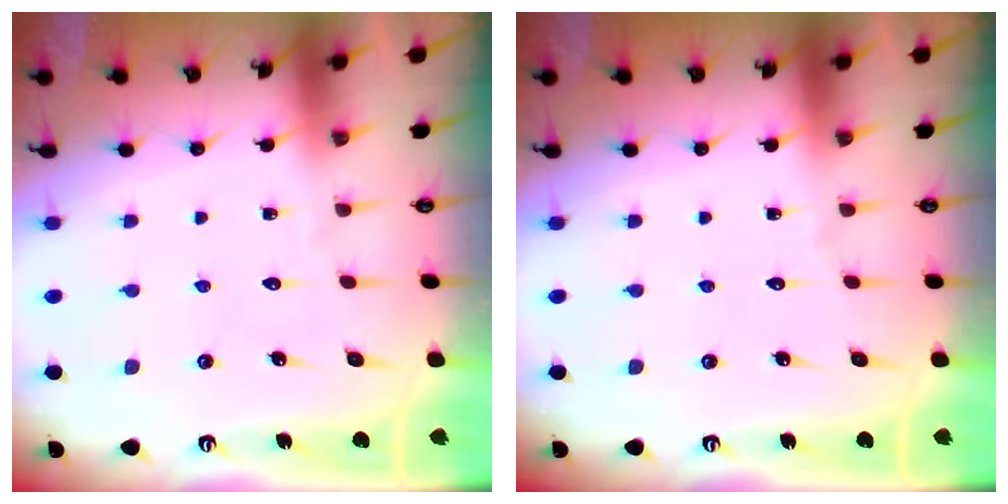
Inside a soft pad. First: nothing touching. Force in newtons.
{"total": 0.0}